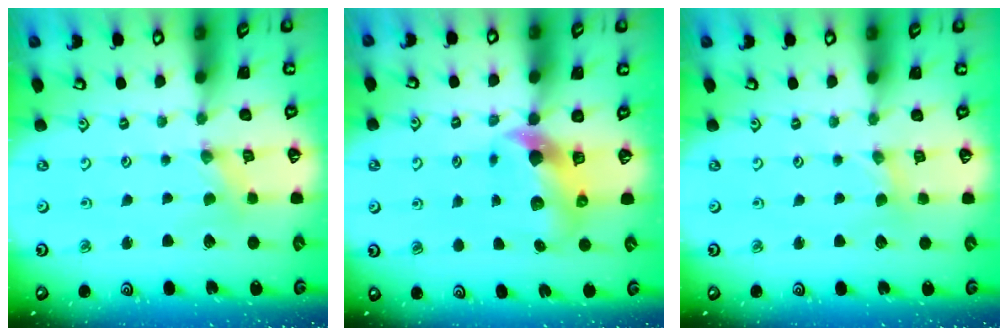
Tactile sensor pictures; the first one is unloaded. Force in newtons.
{"total": 7.6, "press": 7.5, "slide": 1.1}
{"total": 0.6, "press": 0.6, "slide": 0.2}